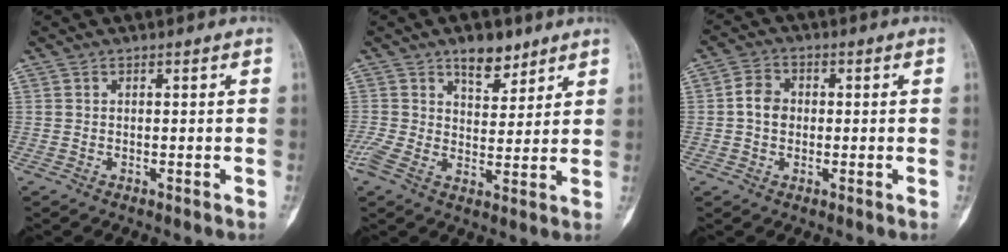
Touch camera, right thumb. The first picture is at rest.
{"total": 7.8, "force": [4.2, 4.2, 5.1], "torque": [-0.064, -0.019, 0.068]}
{"total": 4.4, "force": [0.0, 3.6, 2.6], "torque": [-0.035, 0.011, -0.007]}